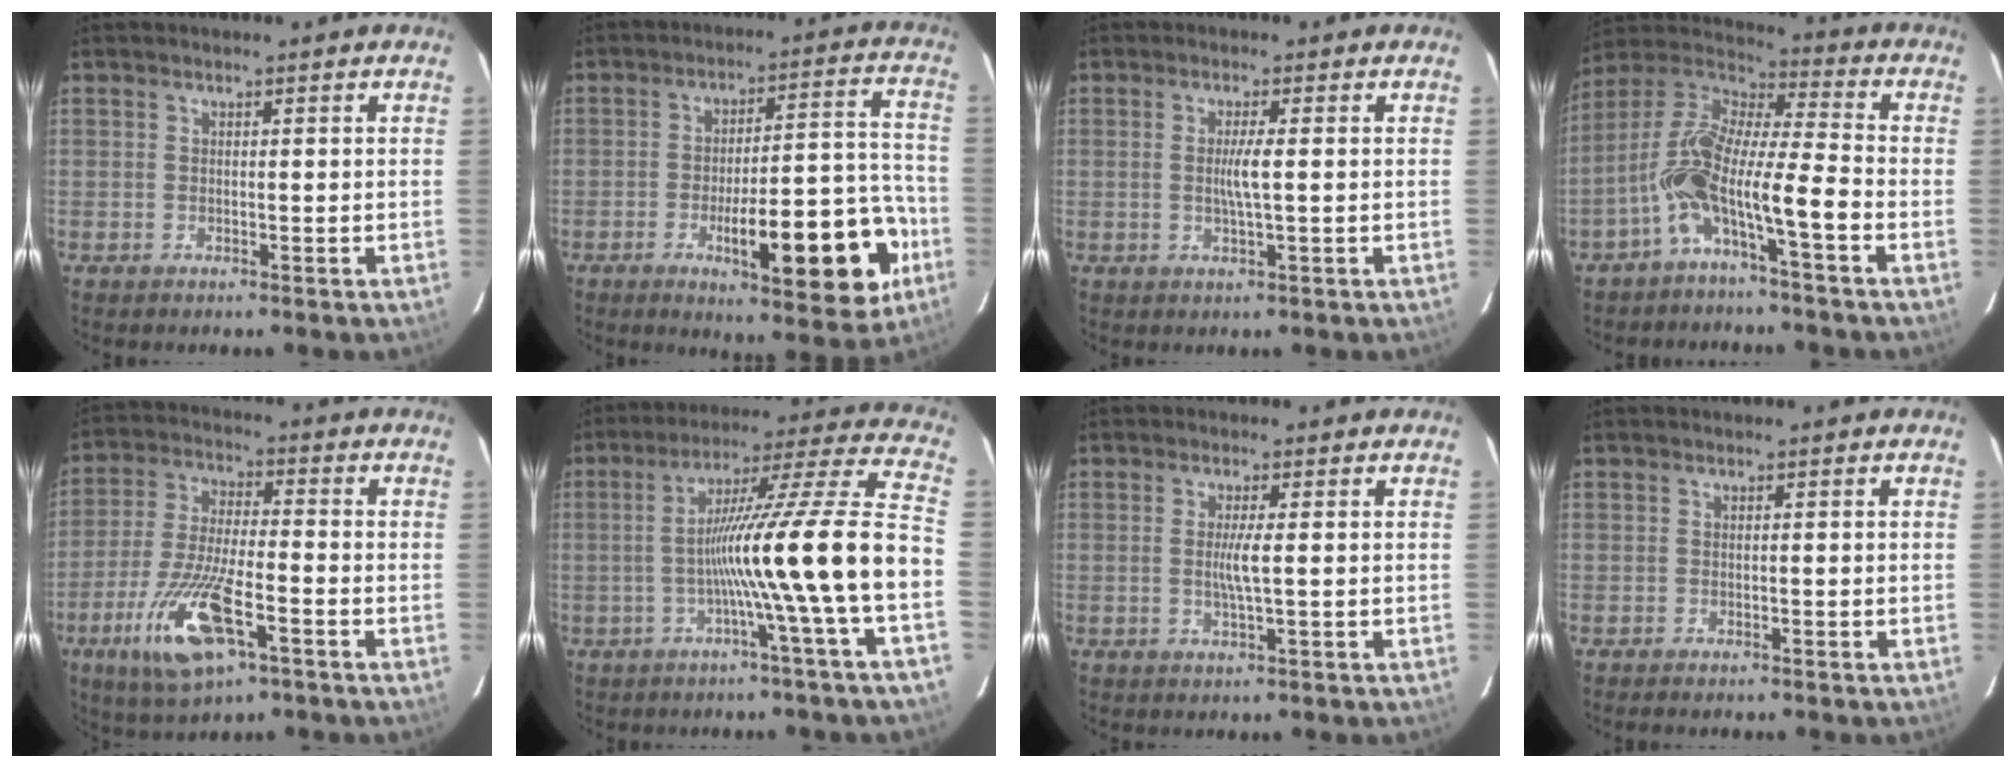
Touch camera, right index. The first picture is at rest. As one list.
[{"total": 17.7, "force": [-6.7, 4.2, 15.8], "torque": [-0.181, 0.020, -0.079]}, {"total": 3.2, "force": [0.0, -0.3, 3.2], "torque": [-0.062, -0.004, 0.000]}, {"total": 11.8, "force": [-5.2, 0.9, 10.5], "torque": [-0.213, 0.023, -0.104]}, {"total": 13.4, "force": [-6.2, 3.1, 11.5], "torque": [-0.235, -0.018, -0.108]}, {"total": 18.0, "force": [-4.3, -3.0, 17.2], "torque": [-0.266, 0.009, -0.079]}, {"total": 3.1, "force": [0.0, -0.3, 3.1], "torque": [-0.063, -0.004, 0.000]}, {"total": 1.6, "force": [-1.3, 0.0, 0.8], "torque": [-0.011, -0.002, -0.016]}]